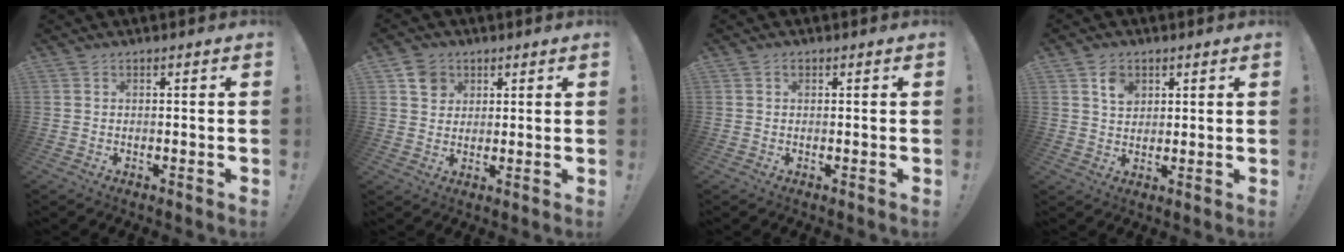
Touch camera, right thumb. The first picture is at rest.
{"total": 5.4, "force": [2.5, 4.7, 0.7], "torque": [0.004, -0.012, 0.048]}
{"total": 0.6, "force": [0.2, 0.5, 0.3], "torque": [-0.008, 0.003, 0.004]}
{"total": 4.8, "force": [2.4, 3.7, 1.9], "torque": [-0.022, -0.006, 0.042]}